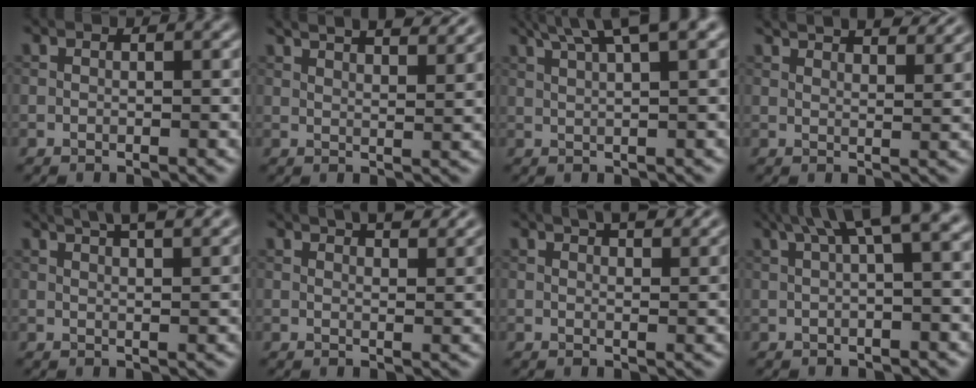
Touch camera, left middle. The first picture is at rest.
{"total": 8.0, "force": [6.1, 2.5, 4.4], "torque": [-0.029, 0.028, 0.048]}
{"total": 5.8, "force": [3.7, 0.9, 4.4], "torque": [-0.066, 0.019, 0.053]}
{"total": 6.5, "force": [5.3, 1.8, 3.2], "torque": [-0.024, 0.023, 0.045]}
{"total": 7.3, "force": [5.0, 2.6, 4.6], "torque": [-0.034, 0.037, 0.040]}
{"total": 4.7, "force": [3.7, 1.5, 2.5], "torque": [-0.018, 0.009, 0.037]}
{"total": 4.2, "force": [3.1, 1.4, 2.5], "torque": [-0.023, 0.010, 0.033]}
{"total": 4.8, "force": [2.0, 0.8, 4.3], "torque": [-0.065, 0.018, 0.032]}